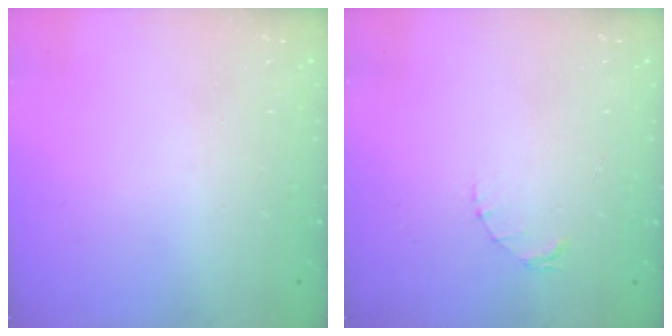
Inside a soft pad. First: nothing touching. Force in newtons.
{"total": 1.6, "press": 1.5, "slide": 0.3}